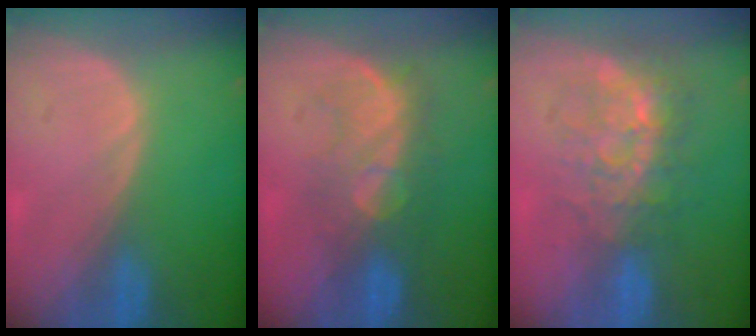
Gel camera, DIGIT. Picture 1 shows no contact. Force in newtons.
{"total": 8.0, "press": 7.8, "slide": 1.6}
{"total": 8.8, "press": 7.5, "slide": 4.7}